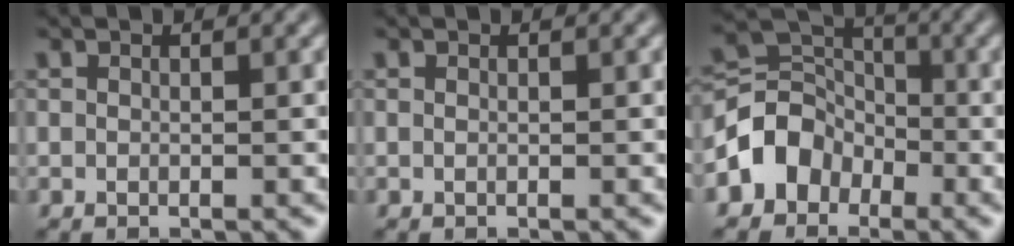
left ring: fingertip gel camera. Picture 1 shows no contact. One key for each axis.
{"total": 0.0}
{"total": 4.6, "fx": -2.3, "fy": 3.7, "fz": 1.3, "tx": -0.007, "ty": 0.011, "tz": -0.055}